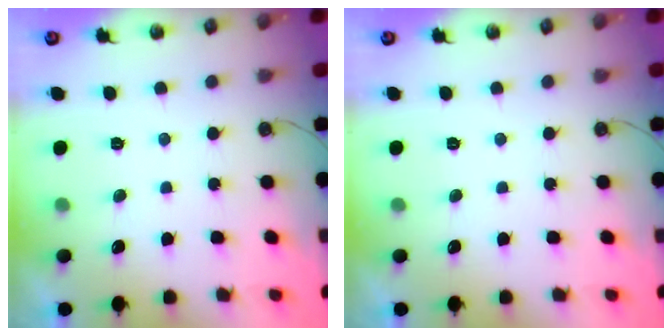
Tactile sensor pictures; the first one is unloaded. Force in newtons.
{"total": 0.0}